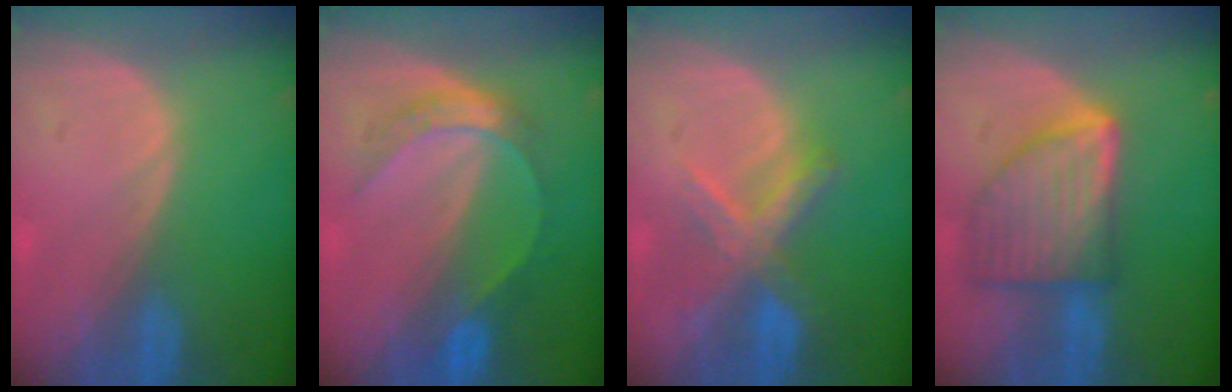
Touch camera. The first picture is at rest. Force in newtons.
{"total": 5.4, "press": 5.4, "slide": 0.3}
{"total": 7.1, "press": 6.2, "slide": 3.6}
{"total": 9.0, "press": 9.0, "slide": 0.6}